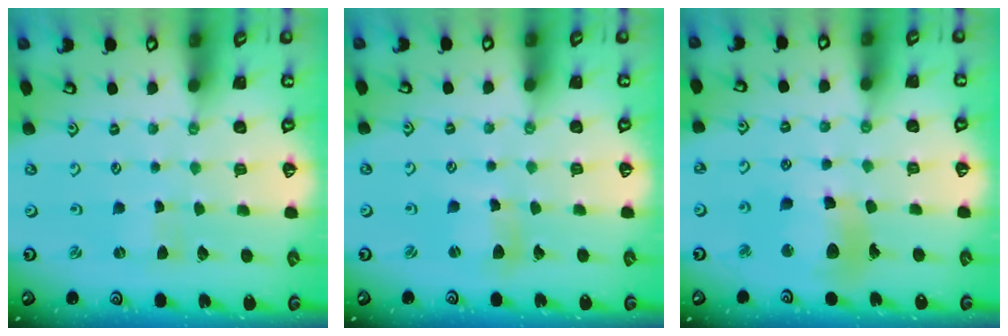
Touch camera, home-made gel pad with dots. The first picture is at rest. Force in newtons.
{"total": 5.1, "press": 5.0, "slide": 0.5}
{"total": 12.7, "press": 12.6, "slide": 1.7}